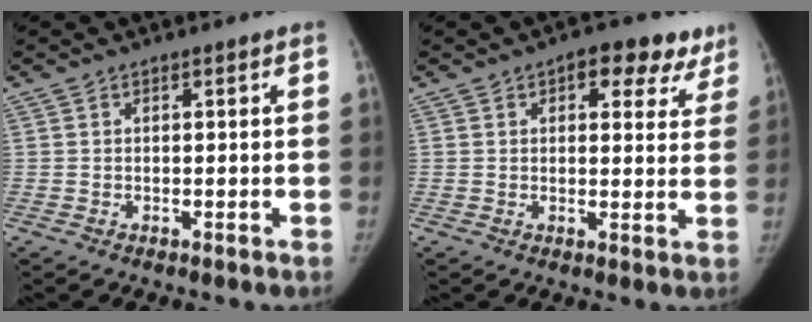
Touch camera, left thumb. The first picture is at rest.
{"total": 9.8, "force": [5.6, 5.4, 5.9], "torque": [-0.020, -0.014, 0.064]}